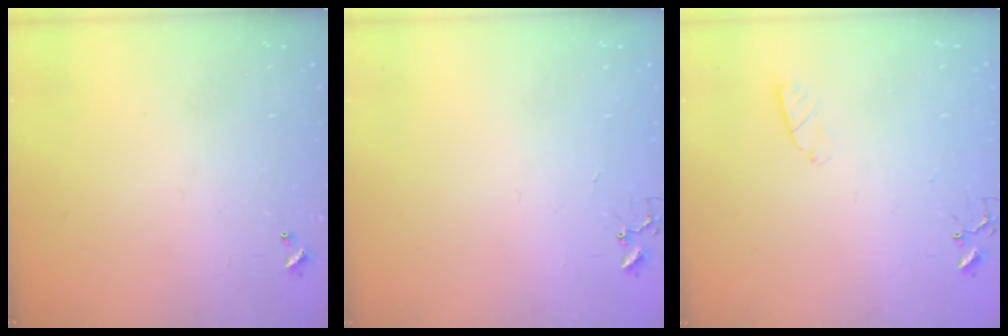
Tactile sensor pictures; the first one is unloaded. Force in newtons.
{"total": 4.1, "press": 4.1, "slide": 0.2}
{"total": 2.9, "press": 2.8, "slide": 0.5}